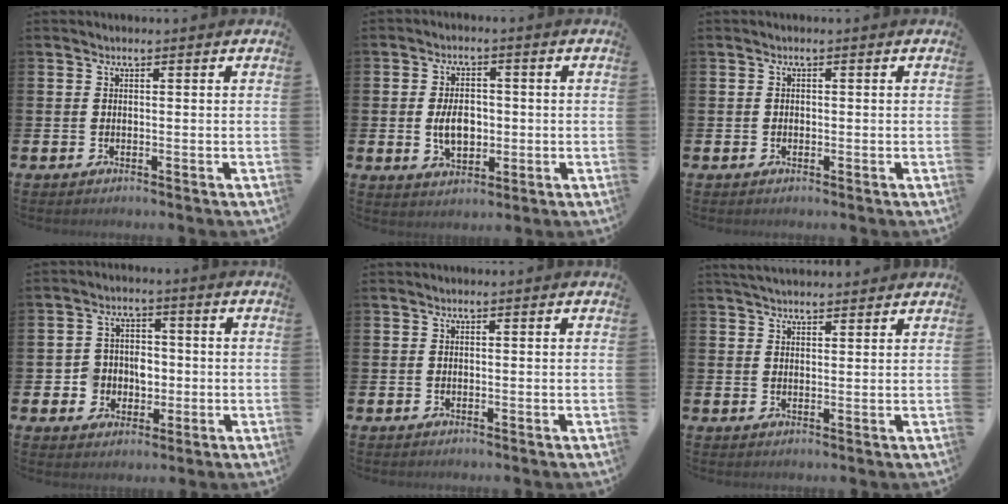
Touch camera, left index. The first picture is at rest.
{"total": 5.1, "force": [-0.3, 3.3, 3.9], "torque": [-0.057, 0.003, -0.011]}
{"total": 0.6, "force": [-0.1, 0.5, 0.2], "torque": [-0.009, 0.007, -0.004]}
{"total": 4.6, "force": [-0.7, 4.4, 1.0], "torque": [-0.034, 0.011, -0.018]}
{"total": 0.0}
{"total": 3.1, "force": [3.0, 0.6, 0.6], "torque": [-0.014, -0.007, 0.055]}